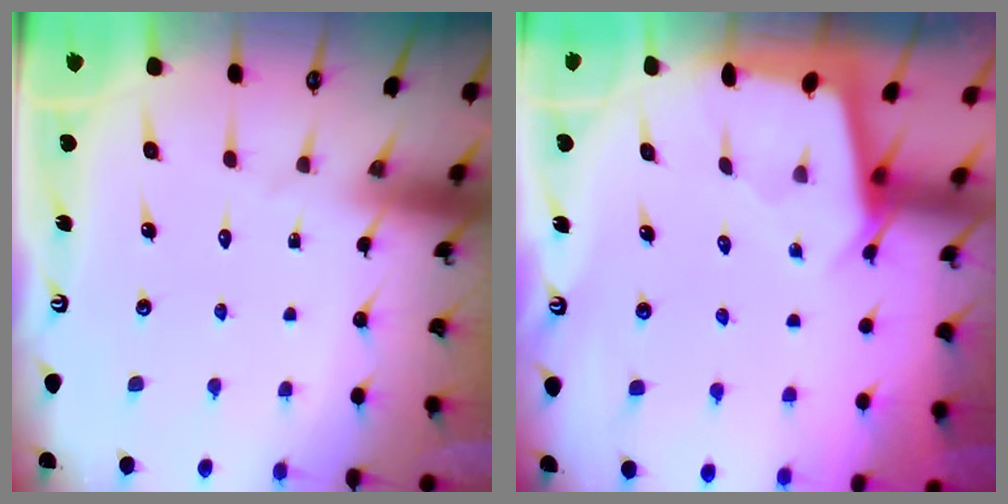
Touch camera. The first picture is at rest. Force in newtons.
{"total": 2.4, "press": 2.4, "slide": 0.3}